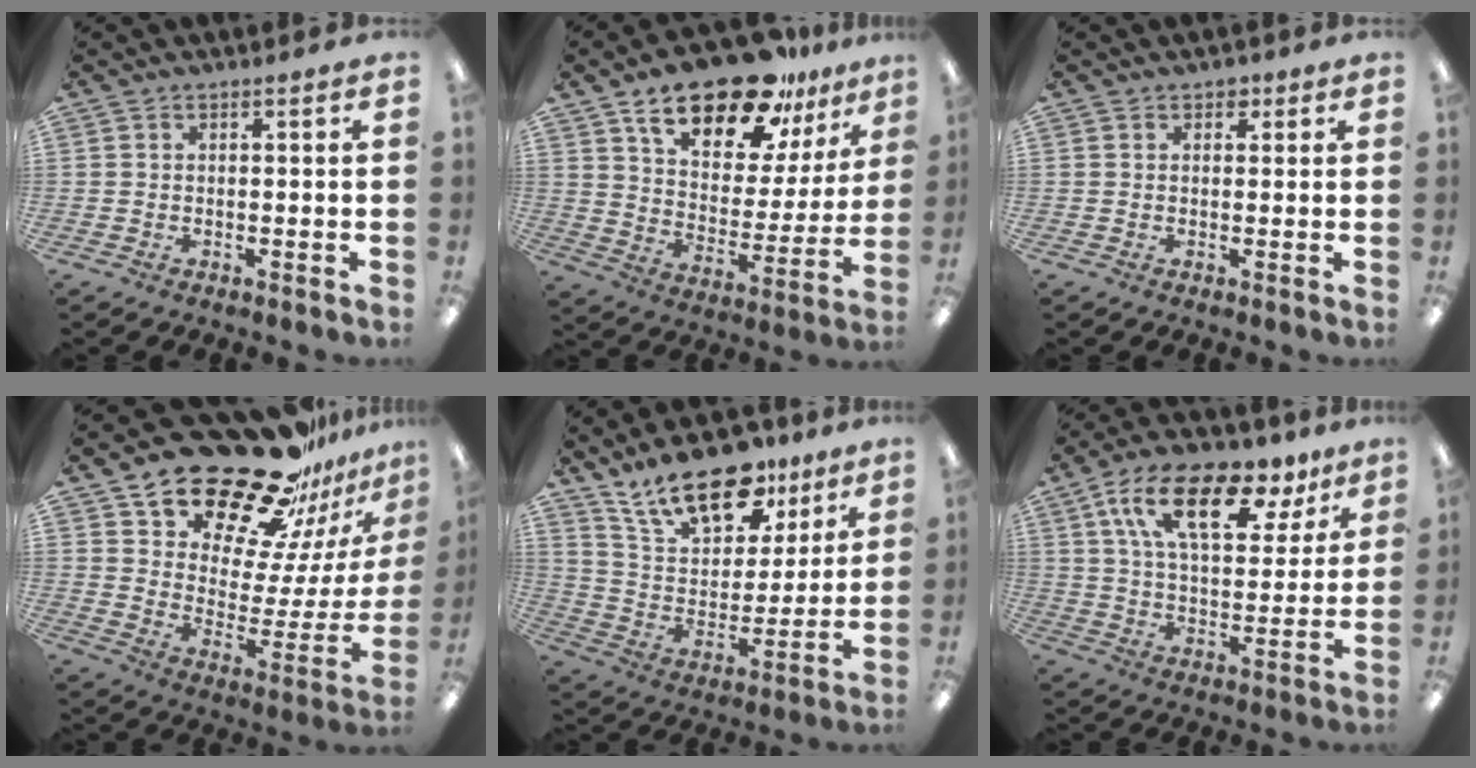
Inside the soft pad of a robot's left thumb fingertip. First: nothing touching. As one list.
[{"total": 20.6, "force": [15.1, 8.6, 10.9], "torque": [-0.172, -0.092, 0.258]}, {"total": 1.8, "force": [1.0, 1.4, 0.7], "torque": [0.002, -0.004, 0.015]}, {"total": 25.6, "force": [21.0, 10.7, 9.9], "torque": [-0.149, -0.154, 0.374]}, {"total": 19.2, "force": [13.4, 9.3, 10.0], "torque": [-0.169, -0.073, 0.237]}, {"total": 19.7, "force": [10.7, 9.3, 13.6], "torque": [-0.227, -0.034, 0.181]}]